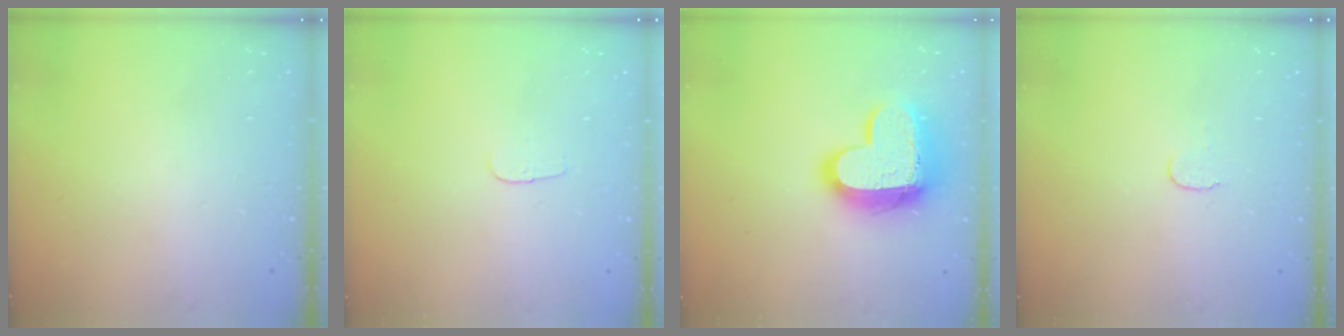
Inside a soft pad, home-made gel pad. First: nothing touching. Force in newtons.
{"total": 2.9, "press": 2.8, "slide": 0.3}
{"total": 16.9, "press": 16.8, "slide": 1.3}
{"total": 3.7, "press": 3.7, "slide": 0.3}